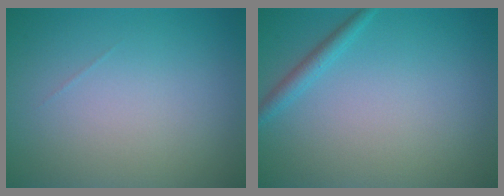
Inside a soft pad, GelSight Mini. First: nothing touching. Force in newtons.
{"total": 1.4, "press": 1.4, "slide": 0.1}